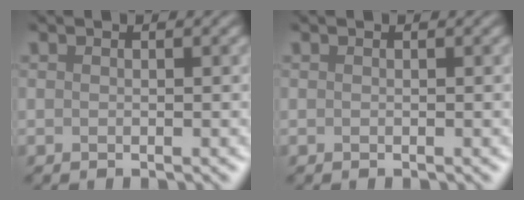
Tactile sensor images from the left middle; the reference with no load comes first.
{"total": 0.0}